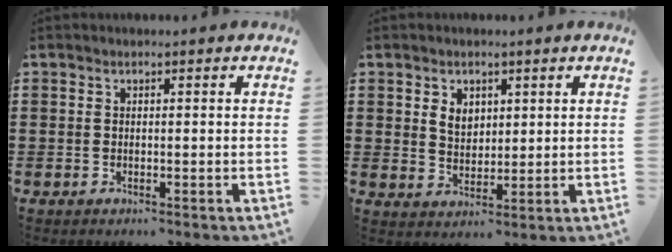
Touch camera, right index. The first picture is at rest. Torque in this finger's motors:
{"motor_torque": [0.02, 0.02, 0.08, 0.07]}